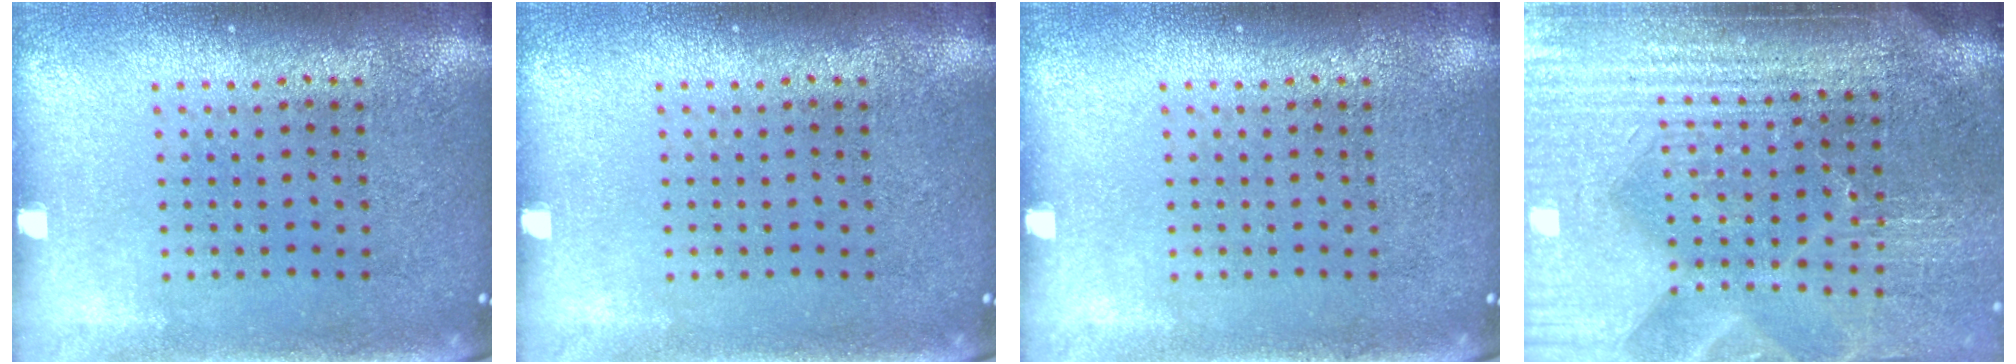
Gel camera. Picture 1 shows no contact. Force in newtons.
{"total": 0.0}
{"total": 0.0}
{"total": 4.7, "press": 4.2, "slide": 2.1}